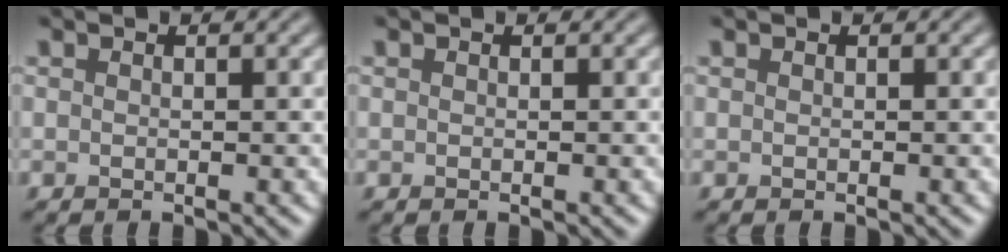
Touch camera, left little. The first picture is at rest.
{"total": 0.0}
{"total": 0.0}